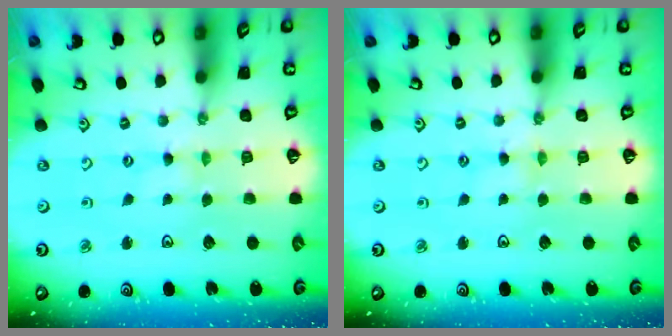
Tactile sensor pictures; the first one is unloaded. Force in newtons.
{"total": 2.1, "press": 2.1, "slide": 0.4}